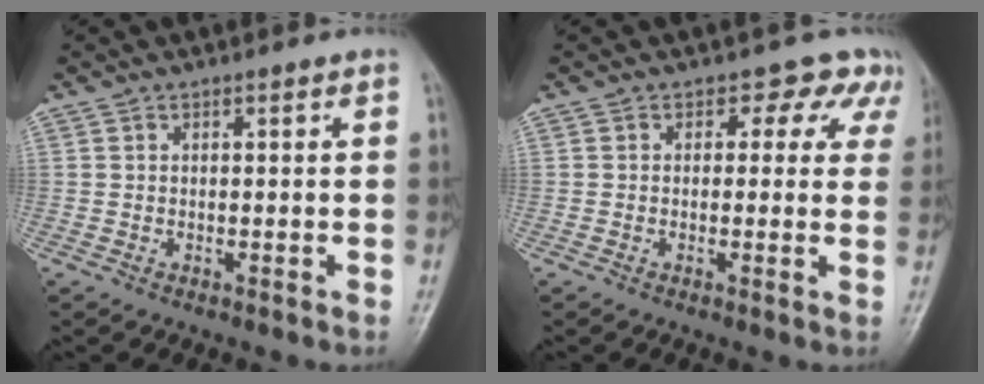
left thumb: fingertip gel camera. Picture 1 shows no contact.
{"total": 5.4, "force": [3.4, 4.0, 1.3], "torque": [0.026, -0.010, 0.013]}